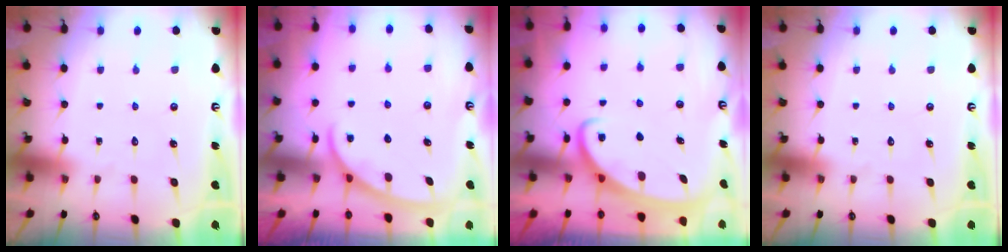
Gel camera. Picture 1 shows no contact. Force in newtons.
{"total": 2.4, "press": 2.4, "slide": 0.4}
{"total": 2.4, "press": 2.3, "slide": 0.3}
{"total": 0.0}